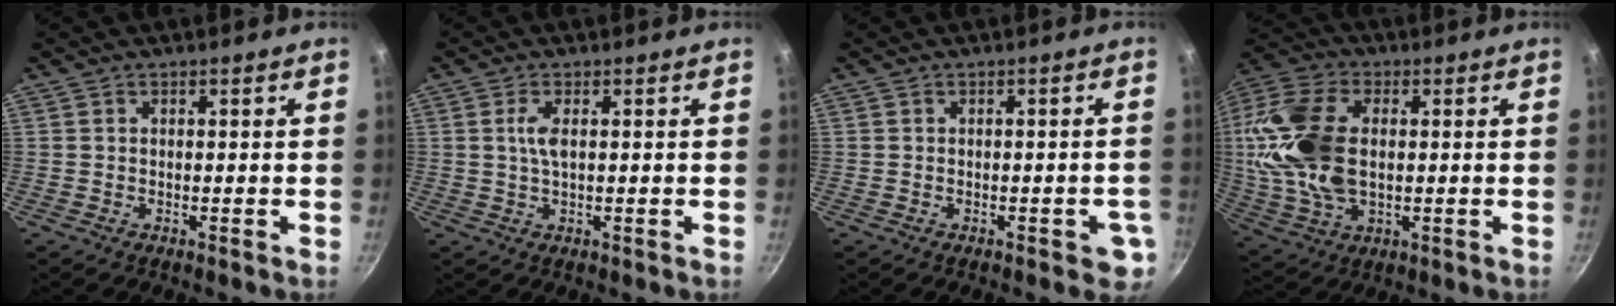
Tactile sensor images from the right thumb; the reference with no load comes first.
{"total": 3.0, "force": [0.5, 1.0, 2.7], "torque": [-0.062, 0.003, 0.010]}
{"total": 4.3, "force": [-1.4, 2.3, 3.4], "torque": [-0.019, 0.009, -0.015]}
{"total": 16.9, "force": [0.9, 10.6, 13.2], "torque": [-0.257, 0.012, 0.011]}